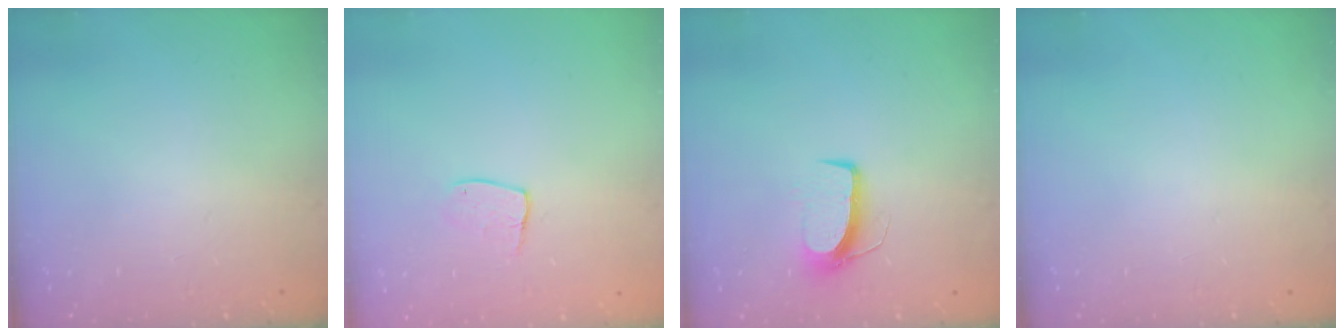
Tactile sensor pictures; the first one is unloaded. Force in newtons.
{"total": 6.6, "press": 6.6, "slide": 0.4}
{"total": 7.8, "press": 7.7, "slide": 0.5}
{"total": 0.0}